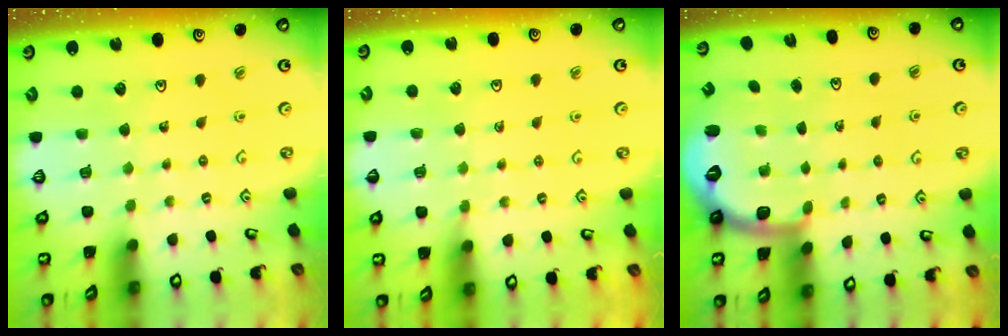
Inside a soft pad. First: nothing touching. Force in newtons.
{"total": 3.2, "press": 3.2, "slide": 0.5}
{"total": 2.8, "press": 1.8, "slide": 2.1}